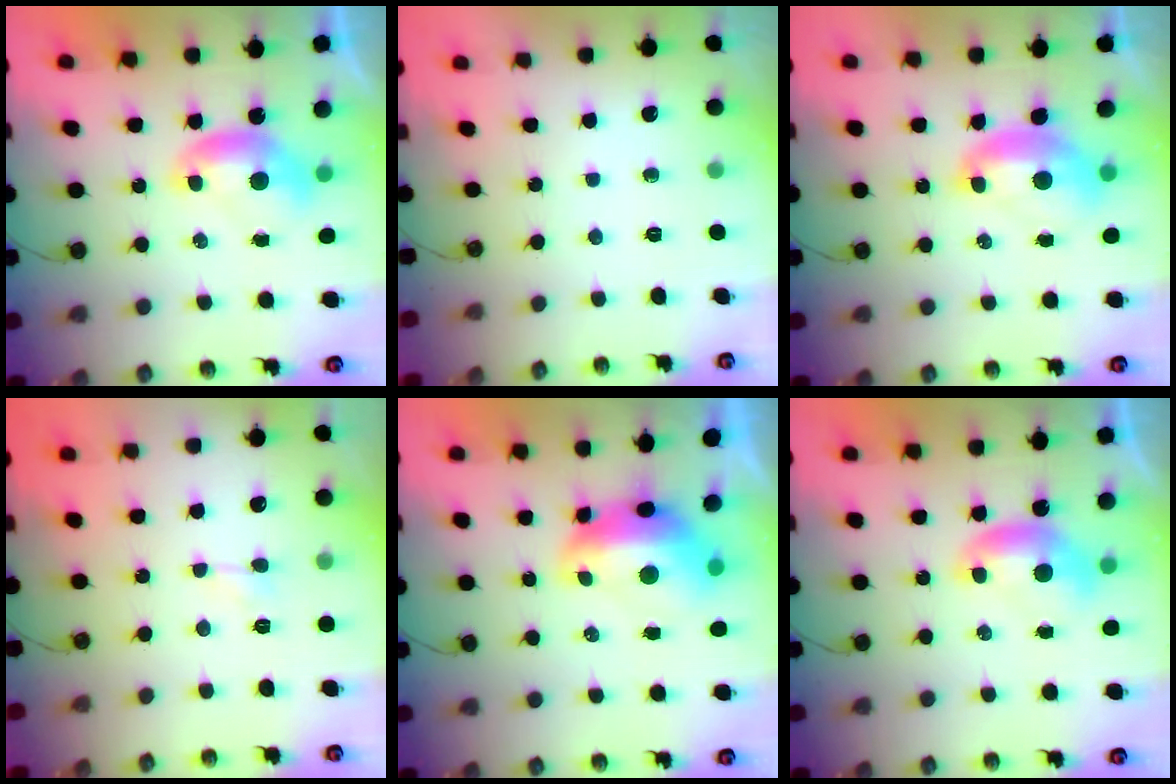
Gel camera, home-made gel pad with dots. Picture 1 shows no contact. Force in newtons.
{"total": 0.0}
{"total": 2.1, "press": 2.0, "slide": 0.7}
{"total": 1.3, "press": 1.2, "slide": 0.3}
{"total": 2.9, "press": 2.8, "slide": 0.7}
{"total": 0.0}